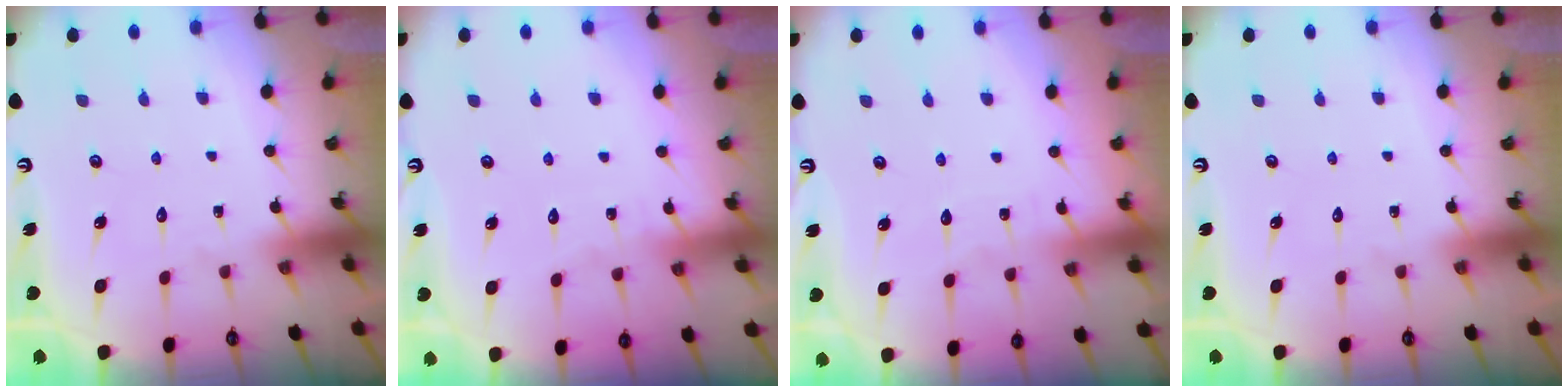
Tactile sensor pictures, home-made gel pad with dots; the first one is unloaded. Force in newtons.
{"total": 3.5, "press": 3.5, "slide": 0.3}
{"total": 2.7, "press": 2.7, "slide": 0.3}
{"total": 0.0}